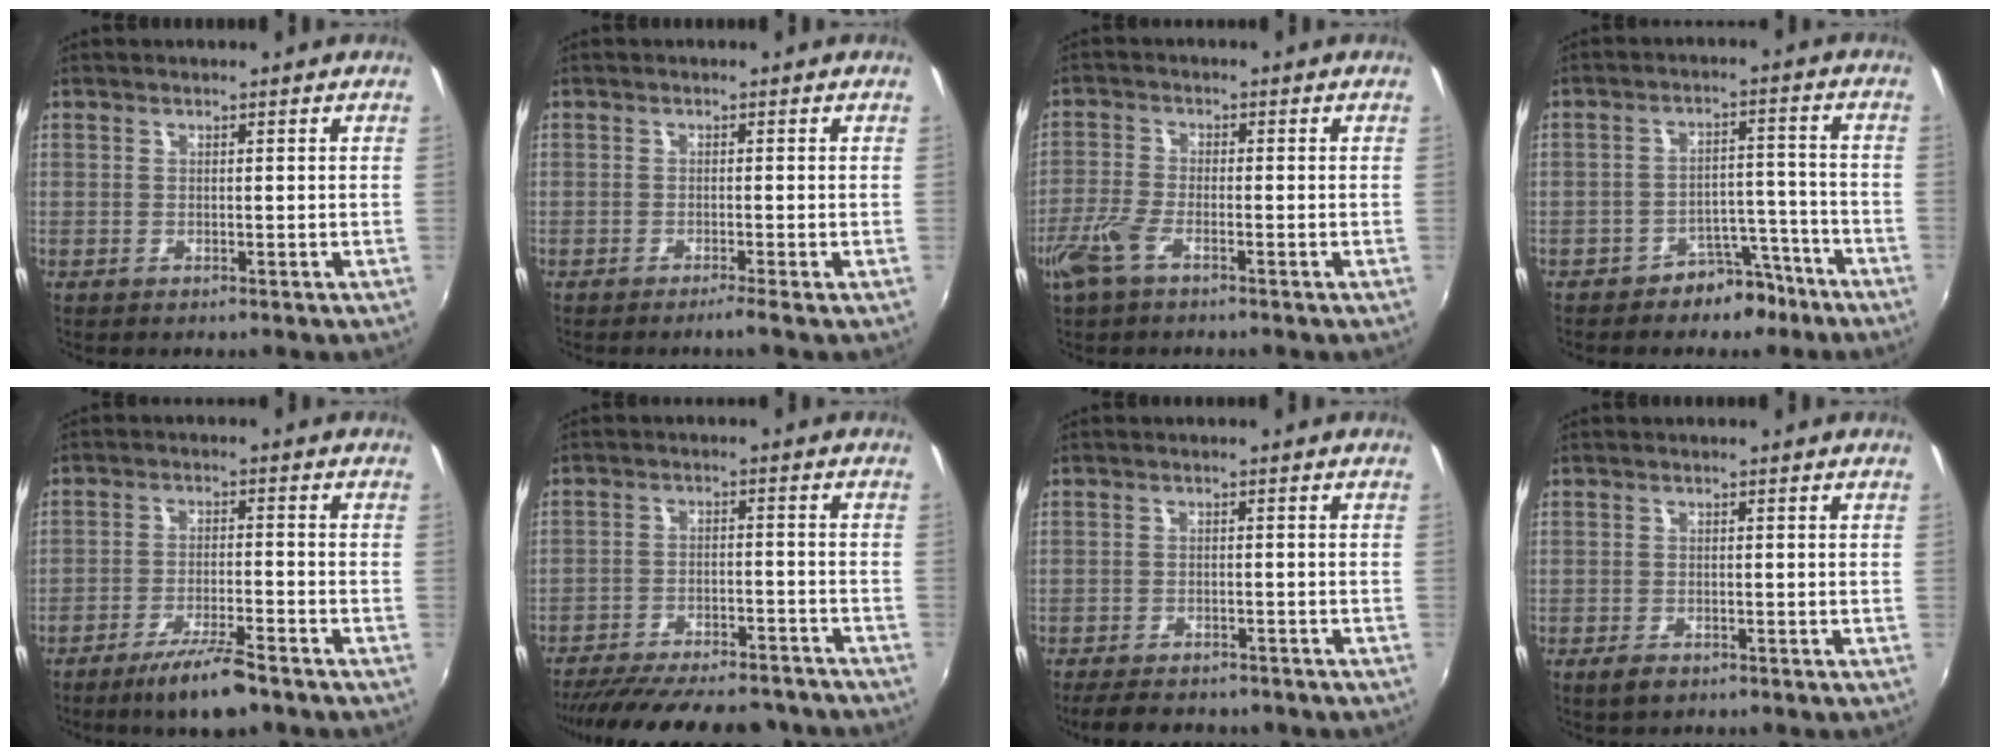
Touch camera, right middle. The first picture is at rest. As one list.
[{"total": 1.5, "force": [-1.1, -0.5, 0.9], "torque": [-0.016, -0.003, -0.023]}, {"total": 5.5, "force": [-3.5, 1.0, 4.0], "torque": [-0.103, -0.009, -0.074]}, {"total": 7.0, "force": [-5.4, 4.0, 2.0], "torque": [-0.028, 0.034, -0.072]}, {"total": 8.5, "force": [-6.4, 1.5, 5.4], "torque": [-0.114, -0.006, -0.108]}, {"total": 23.3, "force": [-20.2, 6.7, 9.4], "torque": [-0.188, -0.003, -0.268]}, {"total": 9.7, "force": [-7.9, 3.7, 4.2], "torque": [-0.094, -0.017, -0.113]}, {"total": 2.6, "force": [-1.8, 1.3, 1.4], "torque": [-0.032, -0.006, -0.034]}]